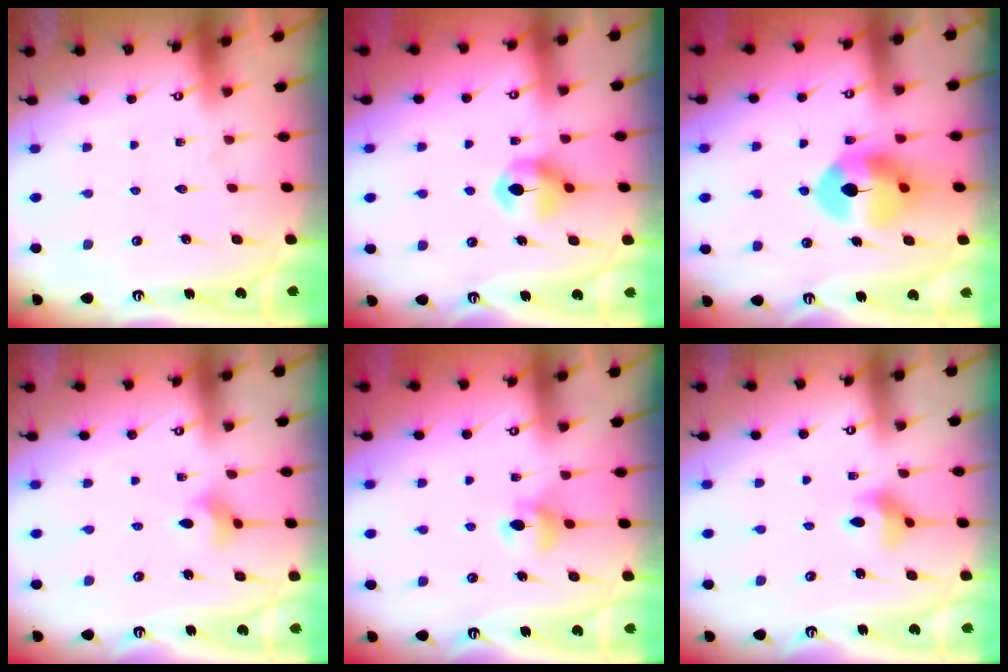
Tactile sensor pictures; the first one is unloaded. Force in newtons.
{"total": 7.4, "press": 7.4, "slide": 0.6}
{"total": 9.0, "press": 9.0, "slide": 0.6}
{"total": 5.1, "press": 5.0, "slide": 0.8}
{"total": 5.9, "press": 5.9, "slide": 0.6}
{"total": 6.1, "press": 6.1, "slide": 0.5}